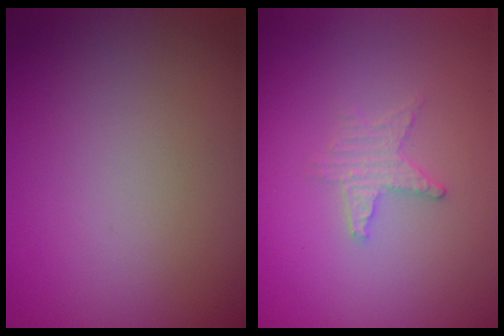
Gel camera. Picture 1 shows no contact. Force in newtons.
{"total": 1.7, "press": 1.6, "slide": 0.4}